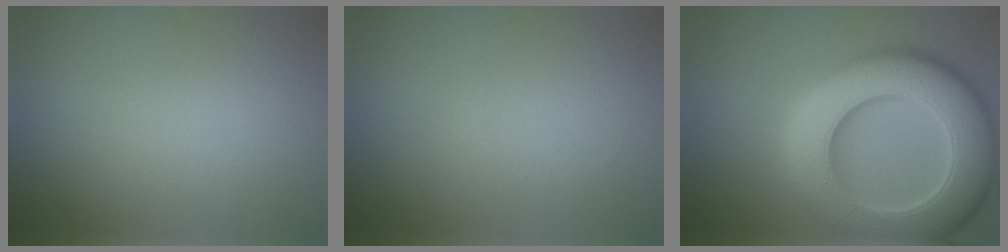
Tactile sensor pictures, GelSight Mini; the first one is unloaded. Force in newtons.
{"total": 0.0}
{"total": 13.2, "press": 13.2, "slide": 0.6}